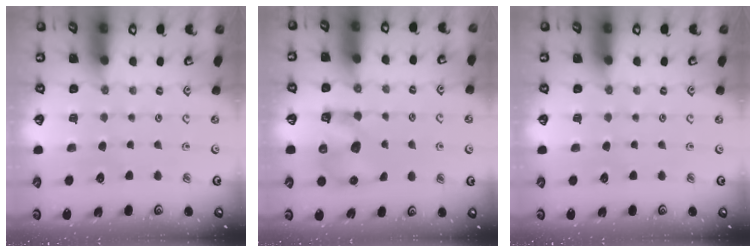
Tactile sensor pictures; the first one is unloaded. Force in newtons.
{"total": 8.2, "press": 8.2, "slide": 0.7}
{"total": 0.0}